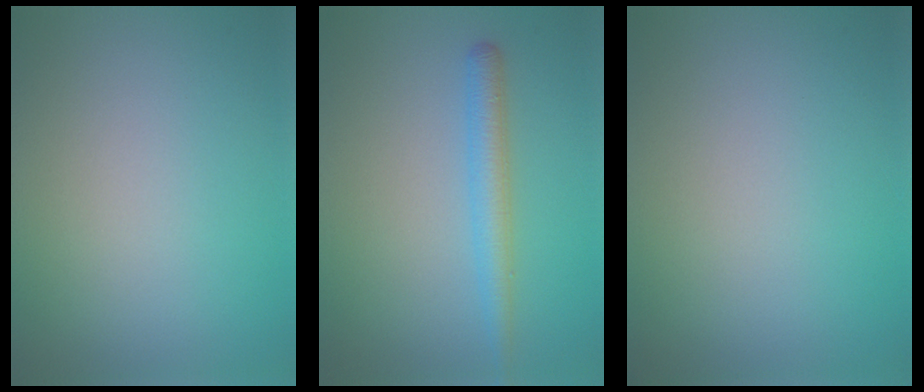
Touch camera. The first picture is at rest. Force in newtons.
{"total": 2.6, "press": 2.6, "slide": 0.1}
{"total": 0.0}